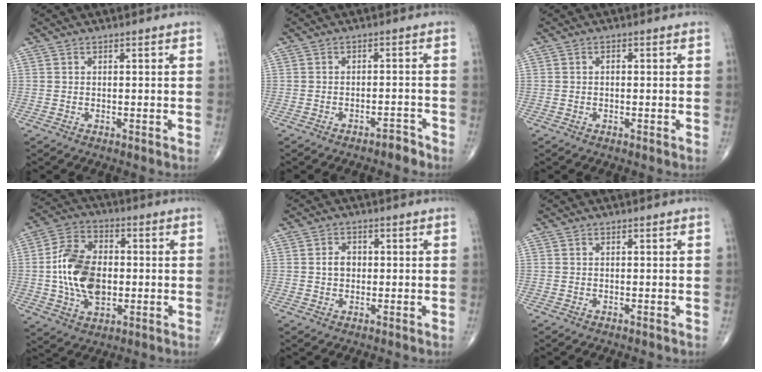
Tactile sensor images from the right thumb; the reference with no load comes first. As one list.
[{"total": 2.3, "force": [-2.0, 0.7, 0.9], "torque": [-0.011, 0.018, -0.029]}, {"total": 0.7, "force": [0.0, 0.4, 0.6], "torque": [-0.008, 0.002, -0.001]}, {"total": 14.9, "force": [-0.5, 9.6, 11.4], "torque": [-0.197, 0.014, -0.007]}, {"total": 3.0, "force": [0.1, 2.4, 1.8], "torque": [-0.022, 0.008, 0.000]}, {"total": 0.0}]